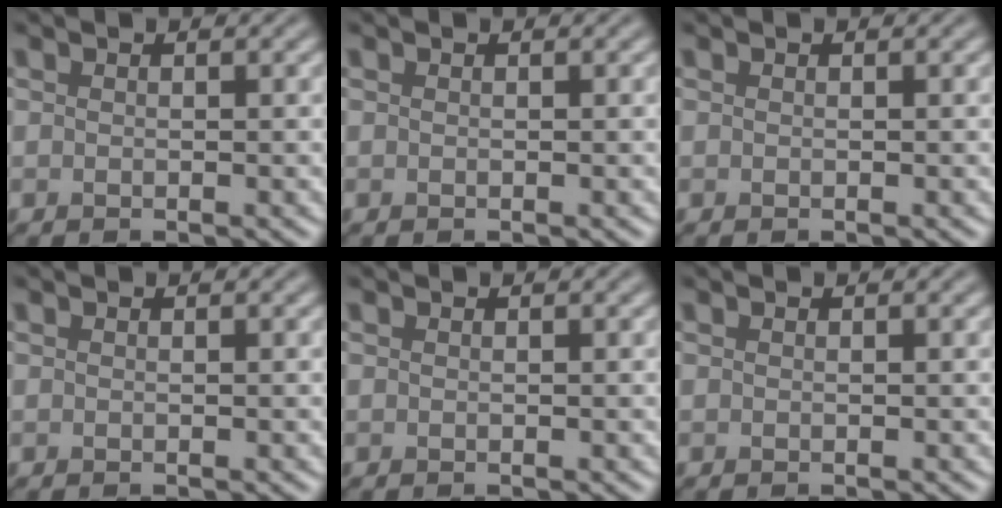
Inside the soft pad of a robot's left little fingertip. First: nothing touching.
{"total": 0.0}
{"total": 0.0}
{"total": 0.0}
{"total": 0.0}
{"total": 0.0}